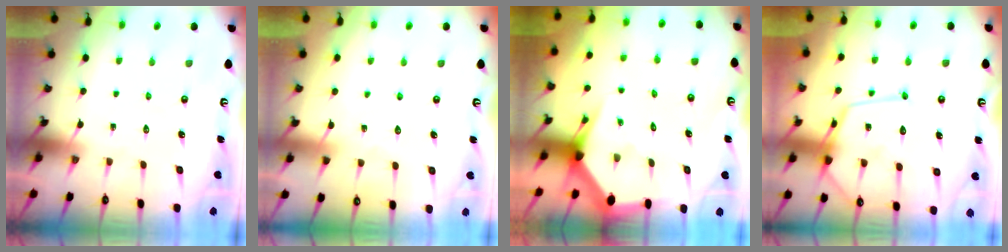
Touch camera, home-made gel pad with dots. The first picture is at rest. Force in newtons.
{"total": 3.6, "press": 3.6, "slide": 0.4}
{"total": 2.9, "press": 2.9, "slide": 0.2}
{"total": 14.0, "press": 14.0, "slide": 1.2}